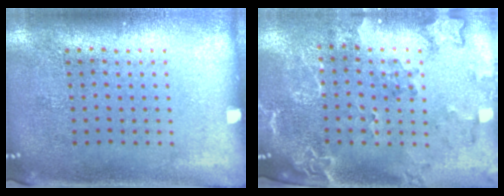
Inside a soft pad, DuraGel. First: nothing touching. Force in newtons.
{"total": 2.1, "press": 2.0, "slide": 0.8}